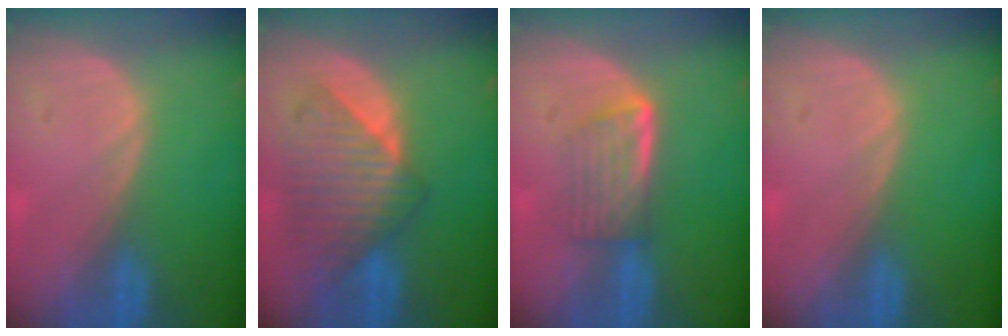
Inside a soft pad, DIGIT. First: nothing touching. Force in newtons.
{"total": 8.7, "press": 8.1, "slide": 3.1}
{"total": 5.9, "press": 5.0, "slide": 3.1}
{"total": 0.0}